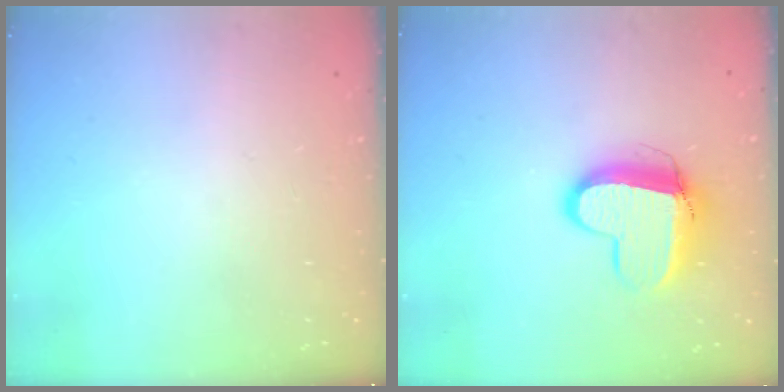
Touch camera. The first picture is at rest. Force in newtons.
{"total": 11.2, "press": 11.2, "slide": 0.9}